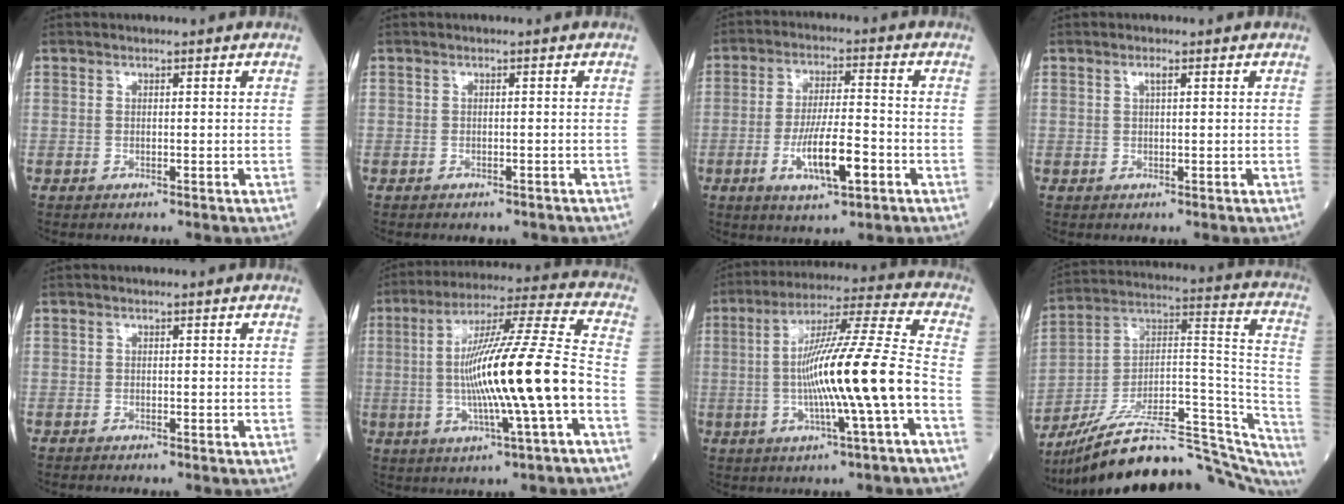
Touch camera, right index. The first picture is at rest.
{"total": 3.4, "force": [-2.9, 1.3, 1.1], "torque": [-0.012, -0.003, -0.030]}
{"total": 9.4, "force": [-3.3, 1.8, 8.6], "torque": [-0.163, -0.005, -0.054]}
{"total": 1.0, "force": [0.4, 0.1, 0.9], "torque": [-0.019, 0.001, 0.007]}
{"total": 0.0}
{"total": 17.7, "force": [-2.8, -0.4, 17.4], "torque": [-0.309, 0.009, -0.050]}
{"total": 15.9, "force": [-2.9, -0.8, 15.6], "torque": [-0.272, 0.010, -0.054]}
{"total": 31.9, "force": [-27.2, 5.4, 15.7], "torque": [-0.170, 0.015, -0.393]}